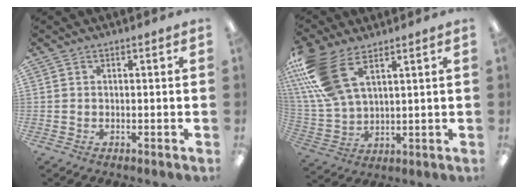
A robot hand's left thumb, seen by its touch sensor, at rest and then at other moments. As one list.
[{"total": 16.8, "force": [8.7, 8.2, 11.8], "torque": [-0.275, -0.031, 0.158]}]